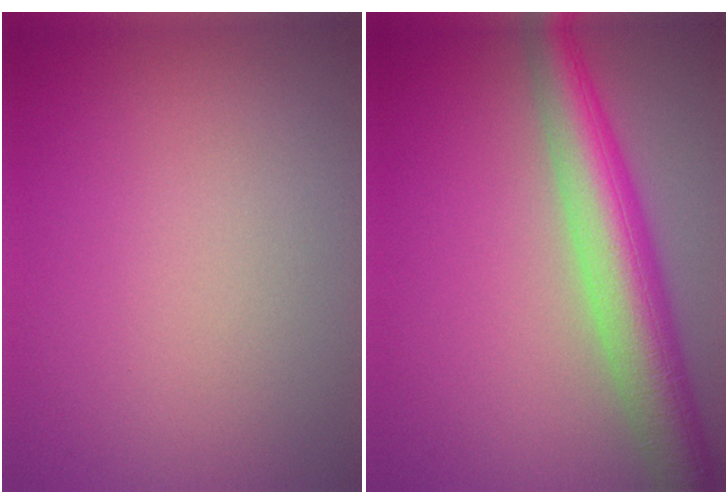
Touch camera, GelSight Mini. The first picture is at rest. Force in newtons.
{"total": 7.2, "press": 7.2, "slide": 0.3}